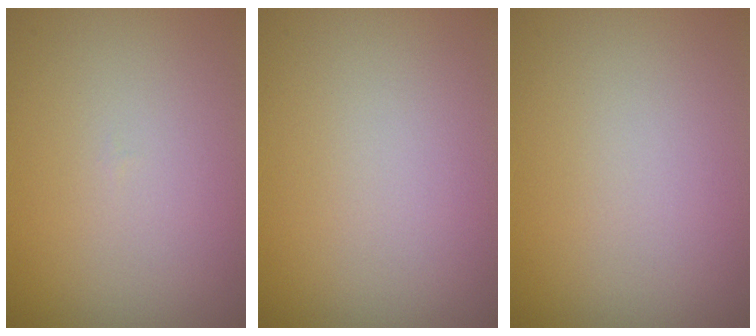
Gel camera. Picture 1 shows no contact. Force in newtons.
{"total": 0.0}
{"total": 0.0}